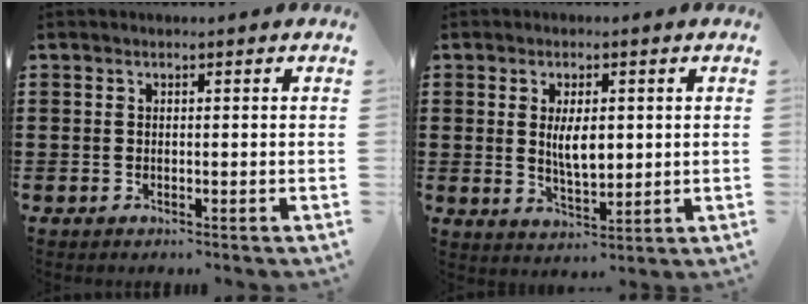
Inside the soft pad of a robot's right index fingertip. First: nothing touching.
{"total": 5.1, "force": [0.7, 2.1, 4.6], "torque": [-0.084, 0.002, 0.011]}